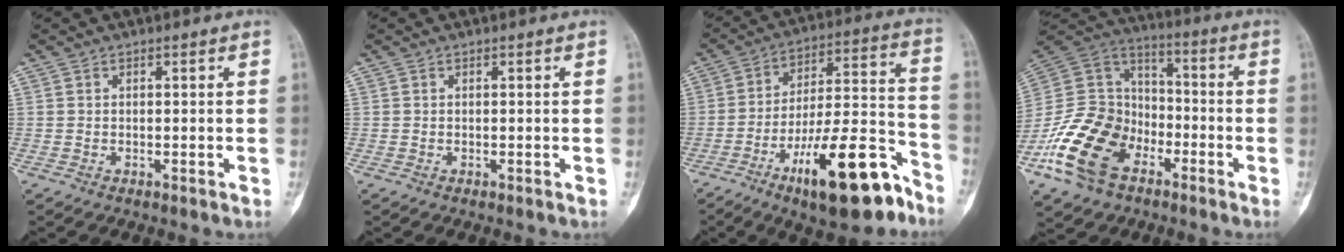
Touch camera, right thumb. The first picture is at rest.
{"total": 0.0}
{"total": 21.5, "force": [-12.5, 6.6, 16.2], "torque": [-0.238, 0.086, -0.197]}
{"total": 19.8, "force": [-9.6, 13.3, 11.0], "torque": [-0.200, 0.068, -0.187]}